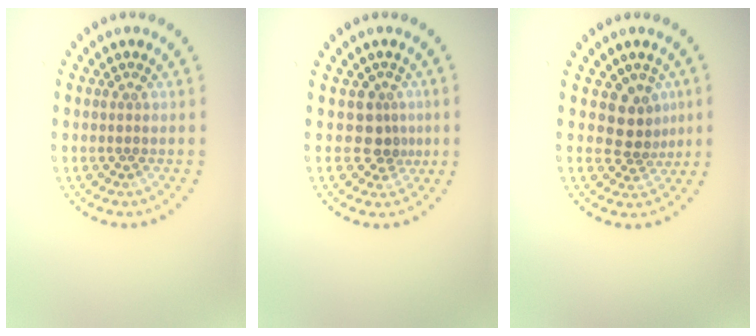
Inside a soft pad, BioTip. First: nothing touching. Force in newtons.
{"total": 2.3, "press": 1.8, "slide": 1.5}
{"total": 2.9, "press": 2.3, "slide": 1.8}